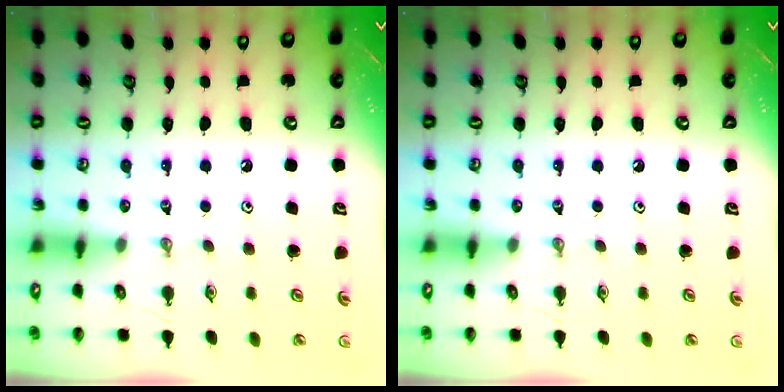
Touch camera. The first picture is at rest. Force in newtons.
{"total": 0.0}